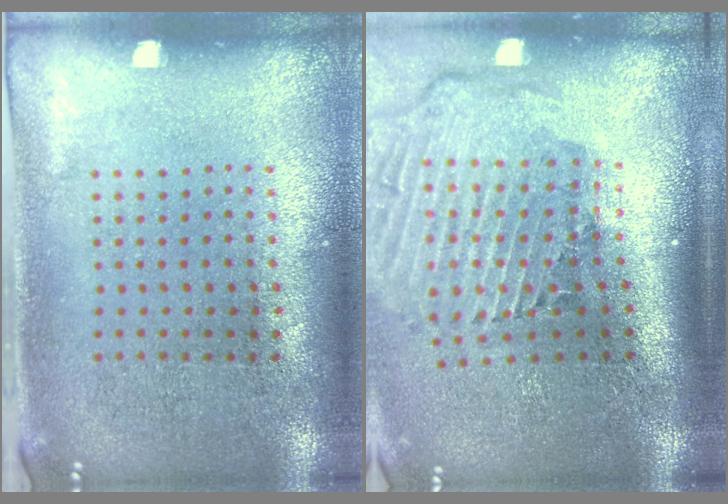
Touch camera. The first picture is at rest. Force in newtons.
{"total": 2.9, "press": 2.0, "slide": 2.1}